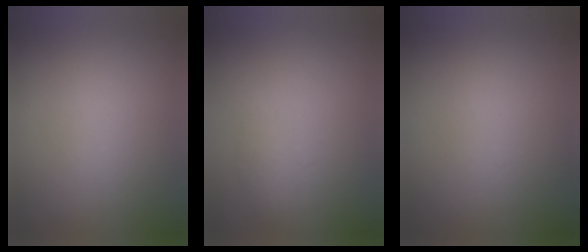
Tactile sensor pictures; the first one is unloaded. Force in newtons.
{"total": 1.4}
{"total": 0.0}